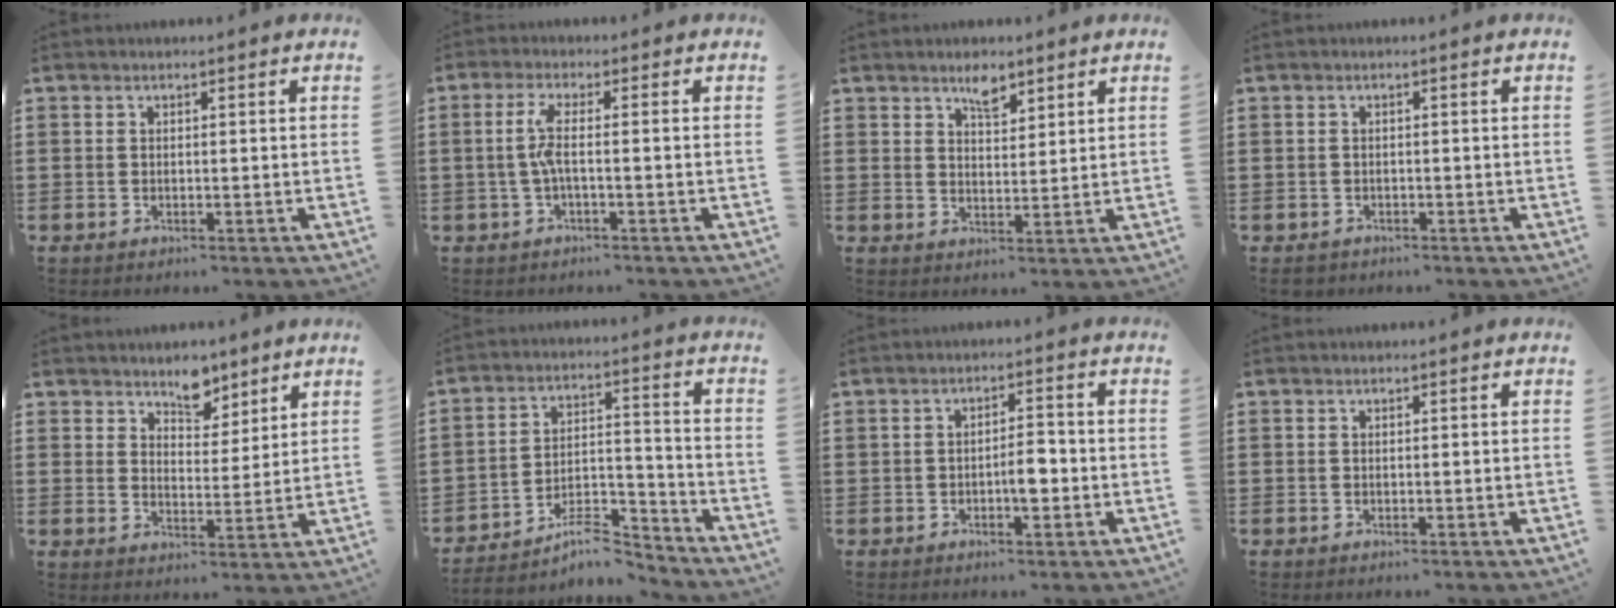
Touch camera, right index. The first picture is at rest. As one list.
[{"total": 4.2, "force": [-0.7, 0.2, 4.1], "torque": [-0.090, -0.006, -0.021]}, {"total": 3.6, "force": [2.8, 1.3, 1.9], "torque": [-0.034, 0.001, 0.049]}, {"total": 1.0, "force": [-0.9, 0.4, 0.1], "torque": [-0.006, 0.001, -0.021]}, {"total": 5.5, "force": [4.6, 2.6, 1.6], "torque": [-0.031, -0.009, 0.083]}, {"total": 7.7, "force": [-6.7, 2.0, 3.1], "torque": [-0.048, 0.014, -0.126]}, {"total": 3.8, "force": [-0.9, 1.4, 3.5], "torque": [-0.061, 0.007, -0.017]}, {"total": 0.0}]